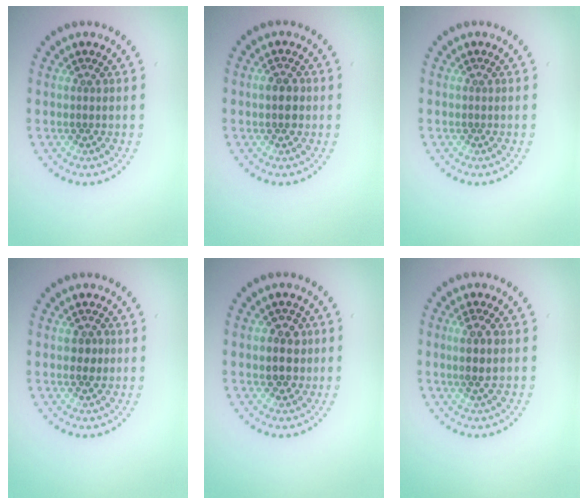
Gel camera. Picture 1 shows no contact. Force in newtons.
{"total": 1.8, "press": 1.7, "slide": 0.2}
{"total": 0.0}
{"total": 1.5, "press": 1.5, "slide": 0.3}
{"total": 2.7, "press": 2.6, "slide": 0.7}
{"total": 2.1, "press": 2.0, "slide": 0.8}